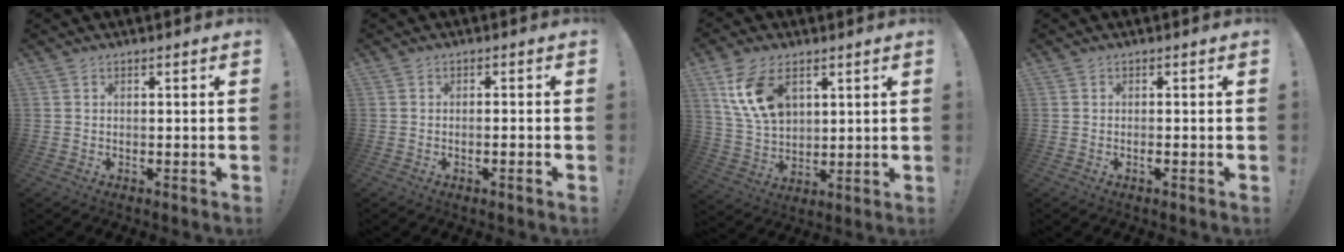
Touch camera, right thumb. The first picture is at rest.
{"total": 1.9, "force": [-1.1, -0.1, 1.6], "torque": [-0.034, 0.004, -0.017]}
{"total": 13.8, "force": [6.3, 8.5, 8.8], "torque": [-0.171, -0.013, 0.124]}
{"total": 0.8, "force": [-0.4, 0.0, 0.7], "torque": [-0.022, 0.000, -0.005]}